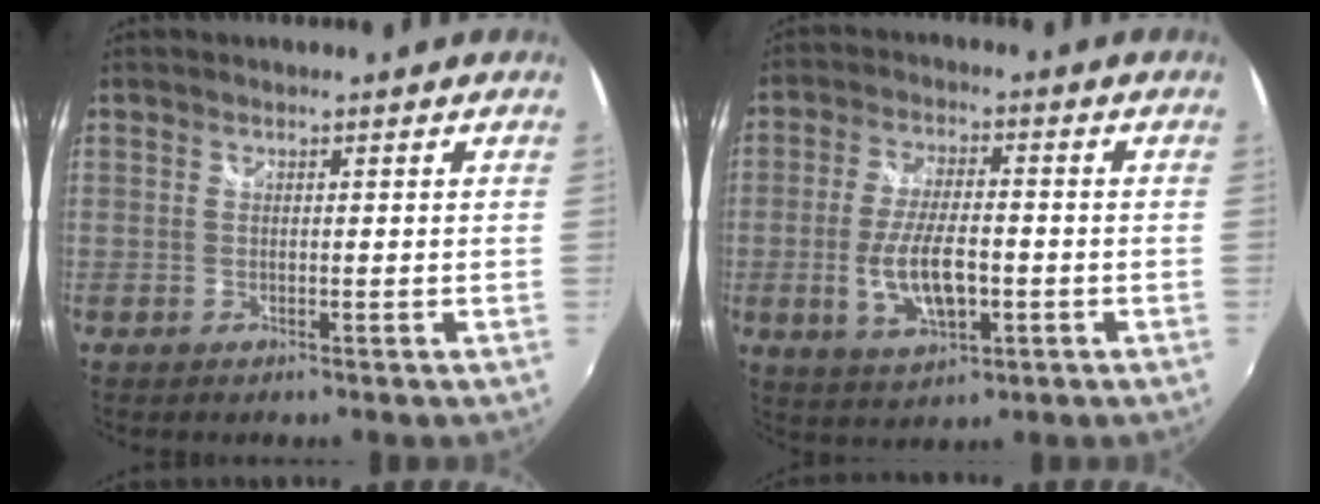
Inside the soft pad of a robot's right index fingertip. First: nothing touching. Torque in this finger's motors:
{"motor_torque": [0.43, -0.21, 0.44, 0.12]}